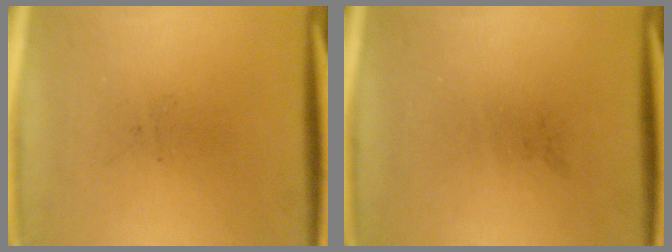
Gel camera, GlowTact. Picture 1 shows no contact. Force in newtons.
{"total": 0.0}